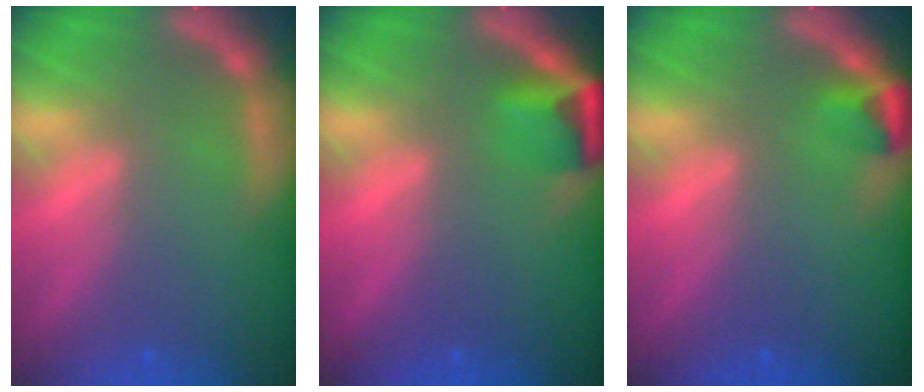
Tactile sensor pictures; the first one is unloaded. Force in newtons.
{"total": 3.4}
{"total": 1.9}